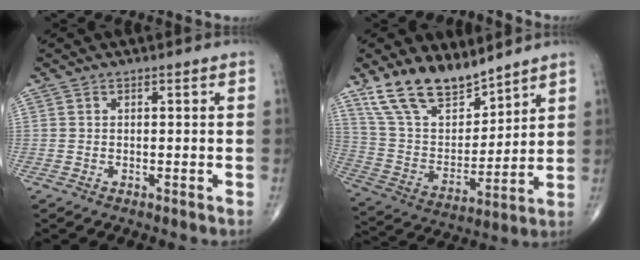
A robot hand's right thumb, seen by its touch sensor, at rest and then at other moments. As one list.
[{"total": 15.8, "force": [12.2, 6.7, 7.4], "torque": [-0.109, -0.061, 0.241]}]